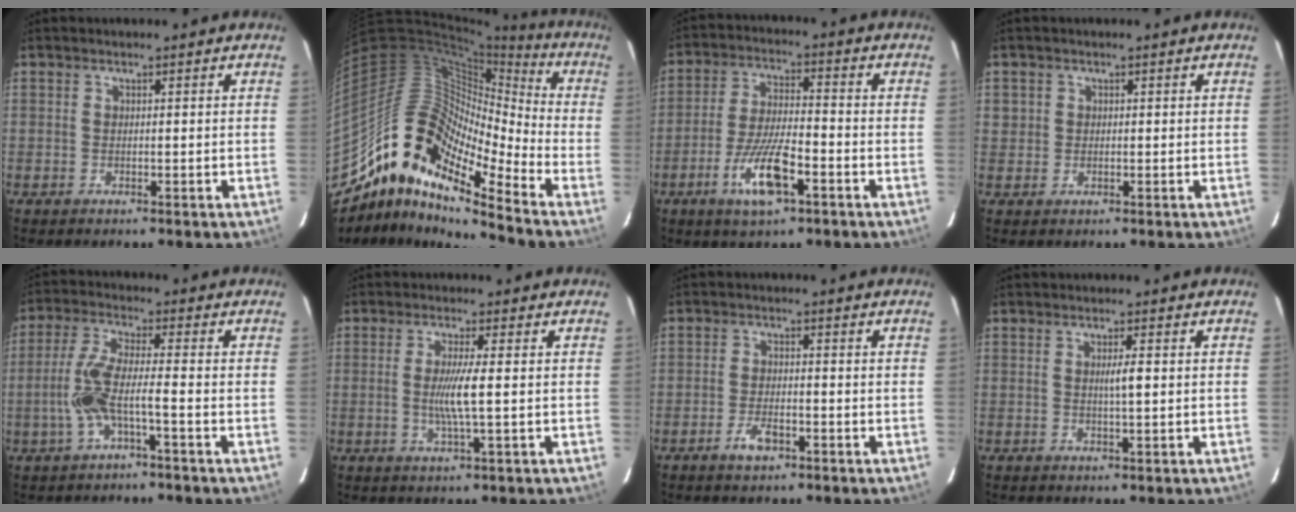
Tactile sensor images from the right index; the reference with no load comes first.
{"total": 17.3, "force": [-11.8, 4.3, 11.9], "torque": [-0.214, 0.050, -0.208]}
{"total": 9.9, "force": [-4.6, 2.3, 8.5], "torque": [-0.169, -0.006, -0.082]}
{"total": 1.8, "force": [0.5, 1.7, 0.2], "torque": [0.004, 0.003, 0.005]}
{"total": 7.3, "force": [-2.3, 0.8, 6.9], "torque": [-0.152, 0.011, -0.048]}
{"total": 4.9, "force": [-0.2, -0.4, 4.9], "torque": [-0.100, -0.011, -0.005]}
{"total": 3.5, "force": [-2.0, 1.3, 2.5], "torque": [-0.050, 0.002, -0.036]}
{"total": 2.1, "force": [0.2, 0.0, 2.1], "torque": [-0.038, 0.000, 0.002]}